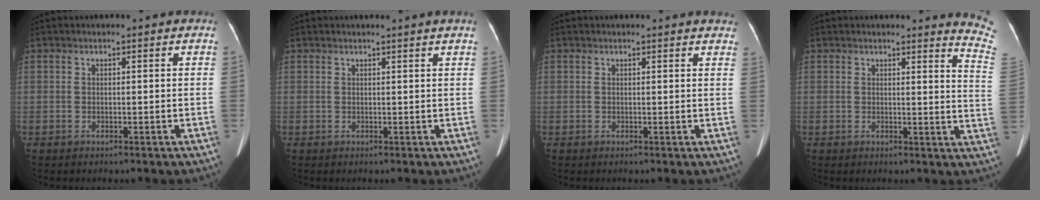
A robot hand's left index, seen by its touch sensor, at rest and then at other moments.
{"total": 1.4, "force": [1.2, -0.4, 0.6], "torque": [-0.015, -0.004, 0.021]}
{"total": 5.1, "force": [4.9, 0.9, 1.1], "torque": [-0.001, -0.008, 0.027]}
{"total": 7.3, "force": [7.1, -0.7, 1.0], "torque": [-0.007, -0.092, 0.047]}